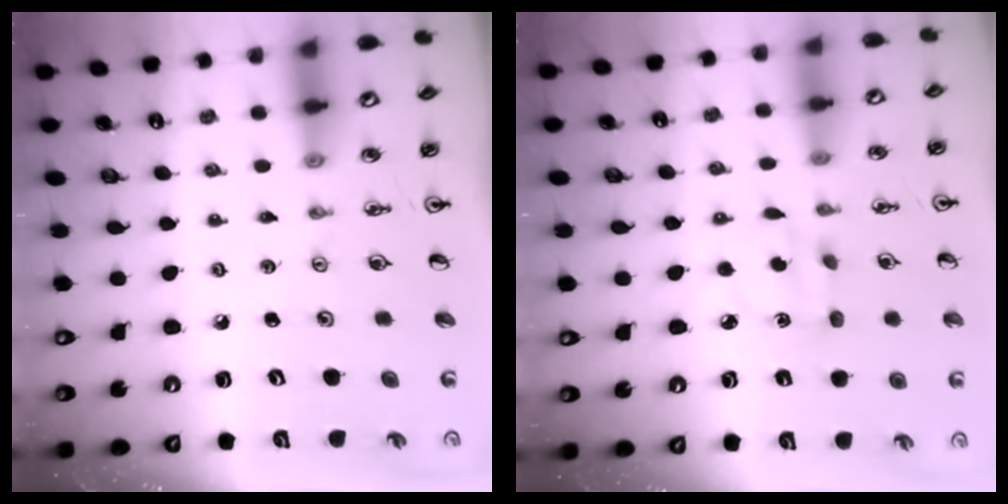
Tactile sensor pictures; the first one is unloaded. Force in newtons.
{"total": 2.6, "press": 2.6, "slide": 0.1}